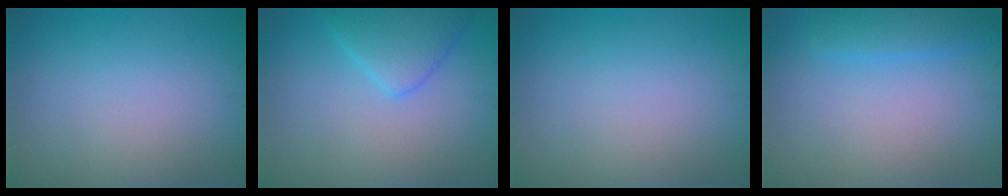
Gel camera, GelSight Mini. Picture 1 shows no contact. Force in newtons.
{"total": 3.2, "press": 3.2, "slide": 0.2}
{"total": 0.0}
{"total": 2.1, "press": 2.1, "slide": 0.1}